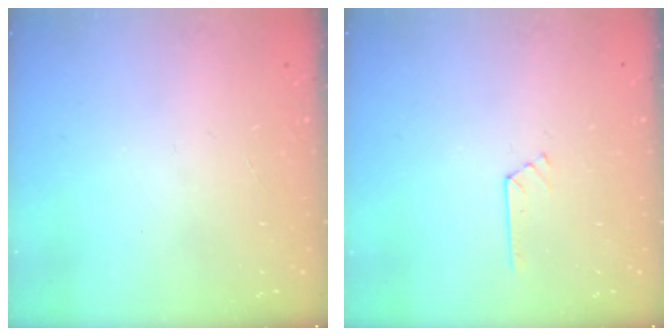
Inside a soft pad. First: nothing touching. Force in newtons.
{"total": 2.8, "press": 2.8, "slide": 0.4}